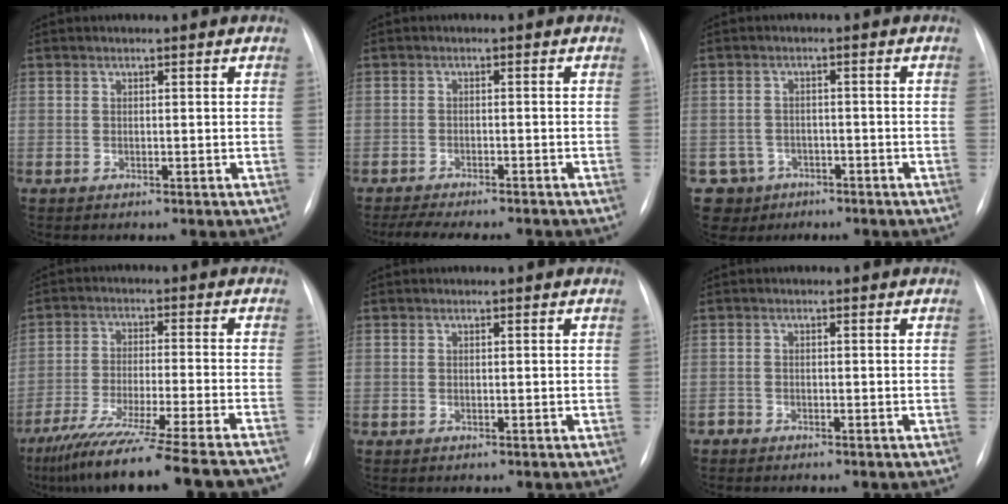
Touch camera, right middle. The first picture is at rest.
{"total": 10.3, "force": [-9.1, 1.5, 4.6], "torque": [-0.063, -0.007, -0.125]}
{"total": 5.0, "force": [-2.8, 4.2, -0.5], "torque": [0.010, 0.010, -0.042]}
{"total": 22.5, "force": [-19.0, -1.1, 12.0], "torque": [-0.152, -0.067, -0.288]}
{"total": 0.0}
{"total": 0.9, "force": [-0.8, 0.4, -0.1], "torque": [-0.001, 0.002, -0.018]}